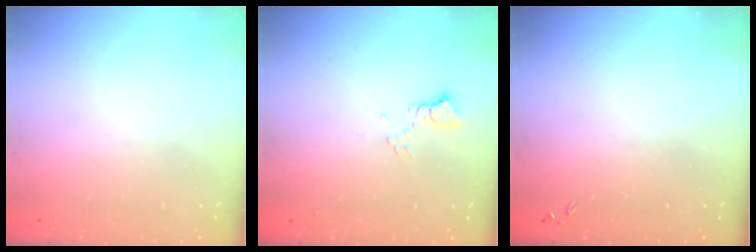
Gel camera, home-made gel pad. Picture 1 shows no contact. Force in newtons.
{"total": 3.6, "press": 3.6, "slide": 0.5}
{"total": 0.0}